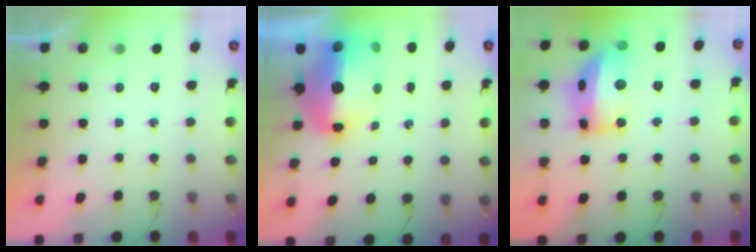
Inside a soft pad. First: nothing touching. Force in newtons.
{"total": 13.3, "press": 13.1, "slide": 2.3}
{"total": 17.3, "press": 17.2, "slide": 1.8}